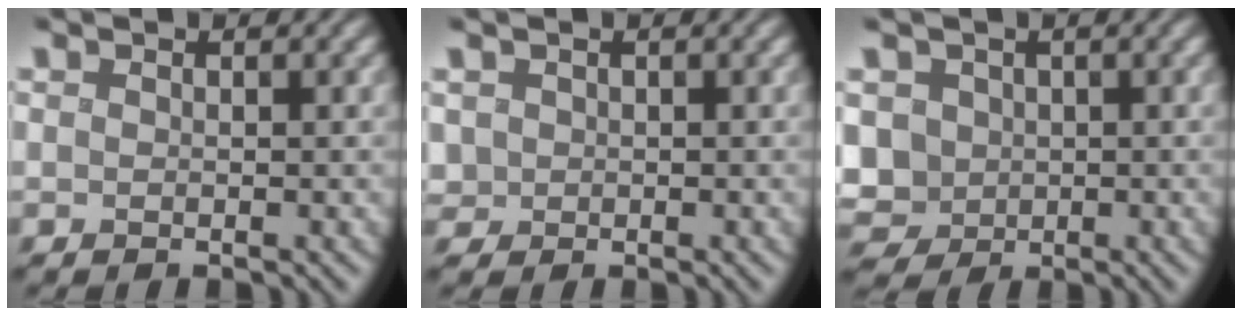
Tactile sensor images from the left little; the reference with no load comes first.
{"total": 1.2, "force": [0.1, 1.2, 0.3], "torque": [-0.008, 0.000, 0.004]}
{"total": 6.6, "force": [-0.6, 5.9, 2.8], "torque": [-0.065, 0.005, -0.038]}